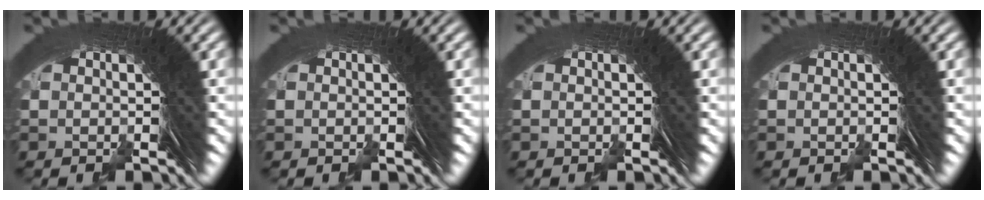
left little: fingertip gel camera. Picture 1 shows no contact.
{"total": 0.0}
{"total": 0.0}
{"total": 0.0}